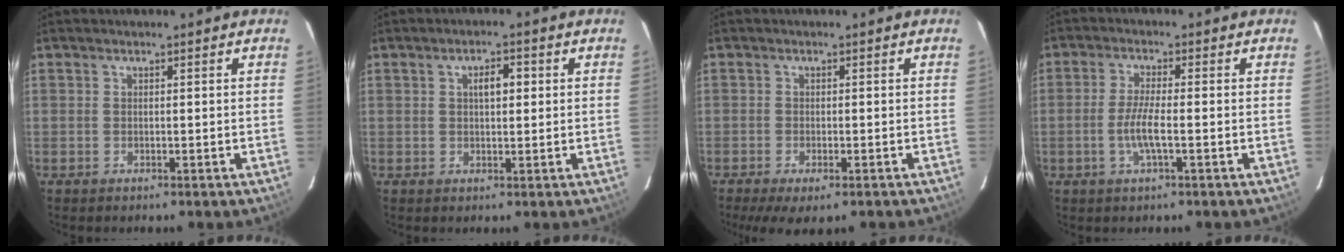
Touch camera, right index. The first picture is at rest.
{"total": 3.3, "force": [0.8, 1.5, 2.8], "torque": [-0.046, 0.012, 0.013]}
{"total": 8.9, "force": [-6.4, 2.7, 5.5], "torque": [-0.122, -0.033, -0.101]}
{"total": 5.1, "force": [-1.5, 0.4, 4.9], "torque": [-0.097, -0.006, -0.031]}